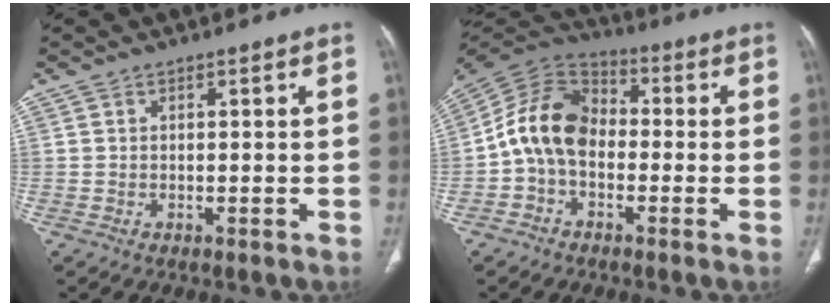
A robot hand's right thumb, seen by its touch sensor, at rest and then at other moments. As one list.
[{"total": 12.0, "force": [-1.7, 8.7, 8.2], "torque": [-0.141, 0.036, -0.045]}]